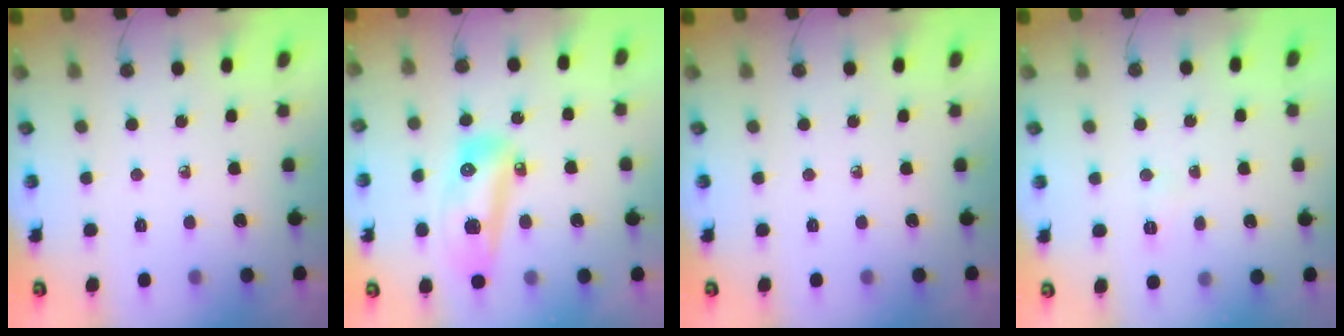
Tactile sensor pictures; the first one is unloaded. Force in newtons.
{"total": 15.1, "press": 13.9, "slide": 5.9}
{"total": 0.0}
{"total": 4.0, "press": 4.0, "slide": 0.4}